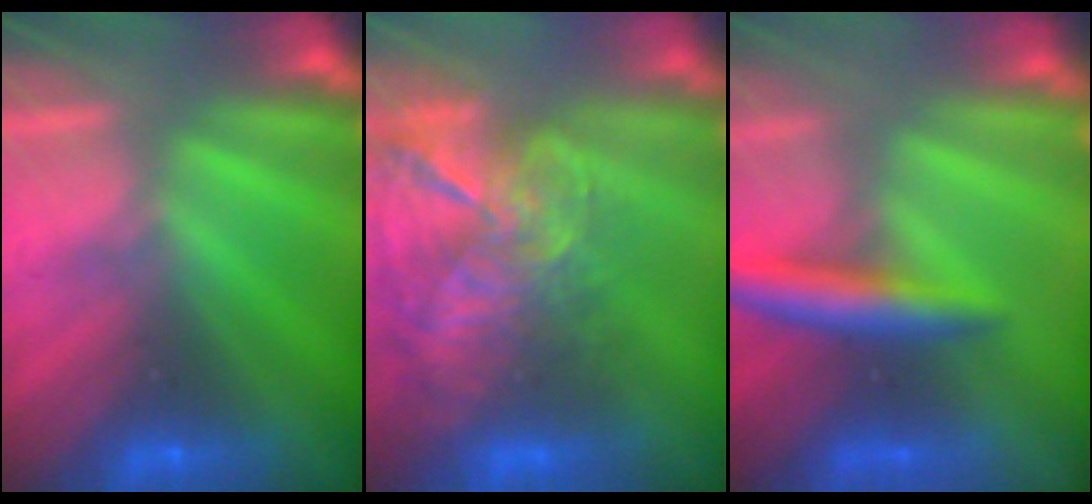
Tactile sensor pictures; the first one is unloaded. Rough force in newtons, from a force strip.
{"total": 8.0}
{"total": 7.4}